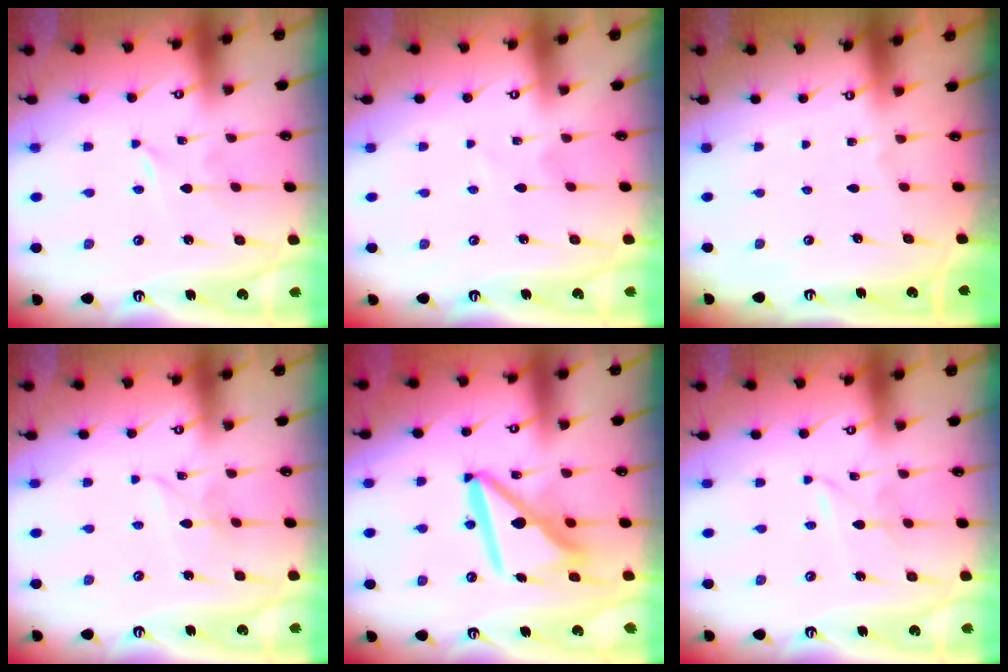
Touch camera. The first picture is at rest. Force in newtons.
{"total": 1.8, "press": 1.7, "slide": 0.3}
{"total": 0.0}
{"total": 3.3, "press": 3.3, "slide": 0.3}
{"total": 13.2, "press": 13.1, "slide": 1.7}
{"total": 0.9, "press": 0.9, "slide": 0.2}